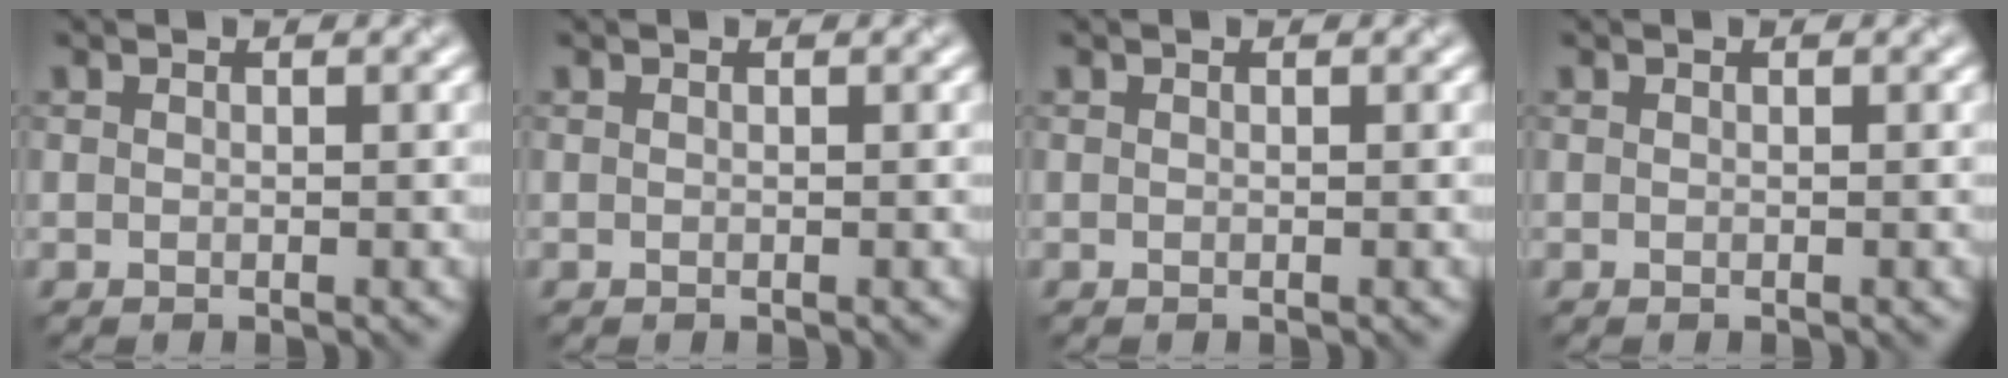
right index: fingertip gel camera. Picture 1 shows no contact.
{"total": 0.0}
{"total": 0.0}
{"total": 0.0}